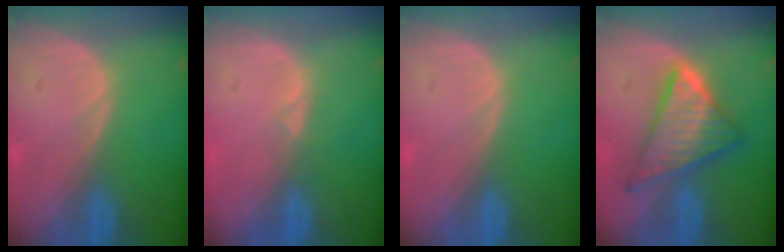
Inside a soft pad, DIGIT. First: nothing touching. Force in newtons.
{"total": 0.7, "press": 0.6, "slide": 0.3}
{"total": 0.0}
{"total": 9.2, "press": 9.1, "slide": 0.6}